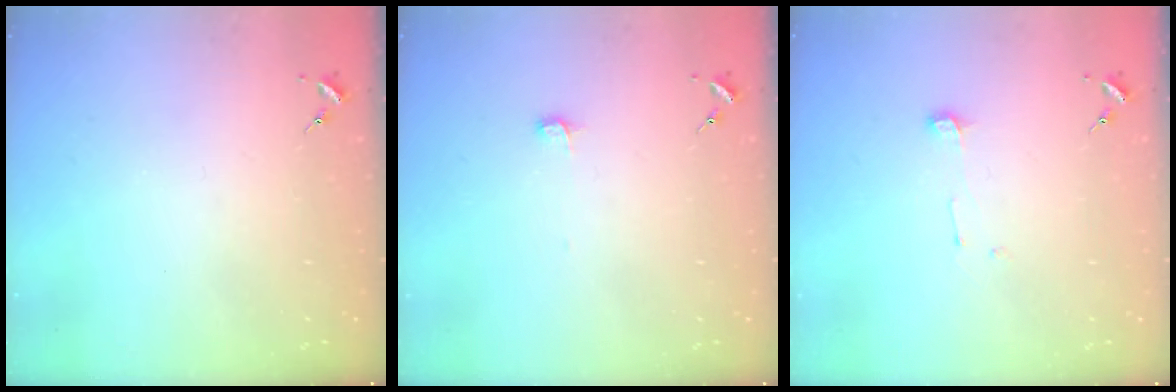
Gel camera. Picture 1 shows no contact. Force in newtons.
{"total": 3.7, "press": 3.7, "slide": 0.4}
{"total": 3.8, "press": 3.8, "slide": 0.5}